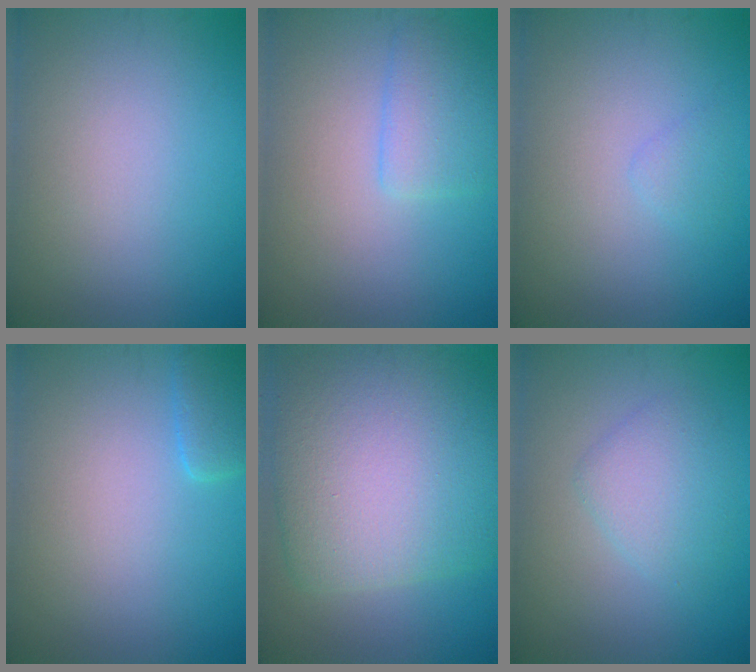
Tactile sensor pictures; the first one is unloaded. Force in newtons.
{"total": 2.6, "press": 2.6, "slide": 0.1}
{"total": 0.9, "press": 0.9, "slide": 0.1}
{"total": 1.9, "press": 1.9, "slide": 0.3}
{"total": 11.8, "press": 11.8, "slide": 0.3}
{"total": 2.7, "press": 2.7, "slide": 0.0}